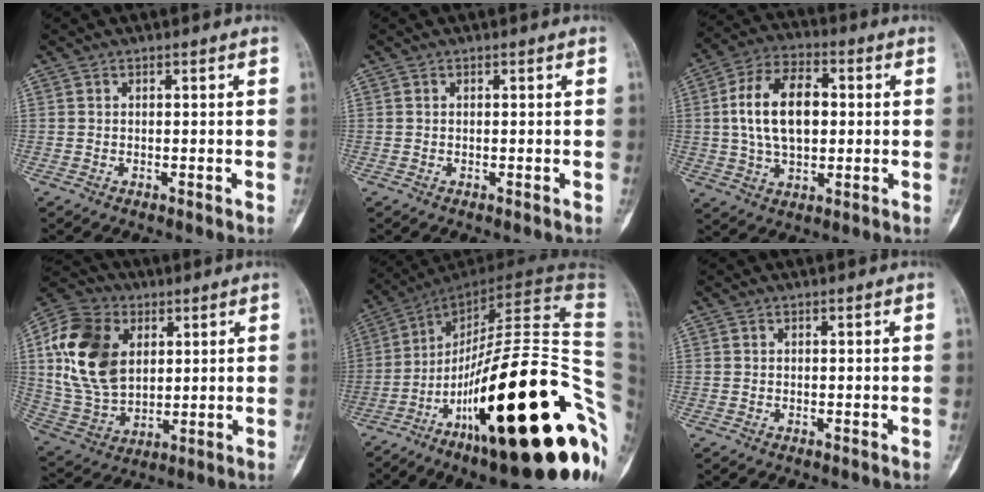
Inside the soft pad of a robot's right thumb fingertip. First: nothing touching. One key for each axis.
{"total": 0.0}
{"total": 14.6, "fx": 1.4, "fy": 8.7, "fz": 11.7, "tx": -0.198, "ty": 0.015, "tz": 0.022}
{"total": 19.5, "fx": 4.8, "fy": 13.7, "fz": 13.0, "tx": -0.242, "ty": -0.006, "tz": 0.095}
{"total": 39.9, "fx": -12.5, "fy": 10.2, "fz": 36.5, "tx": -0.468, "ty": 0.067, "tz": -0.192}
{"total": 0.0}